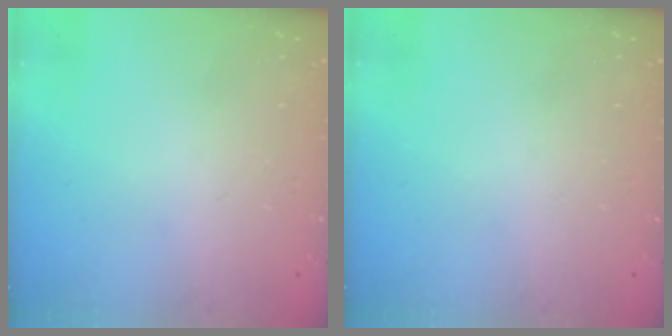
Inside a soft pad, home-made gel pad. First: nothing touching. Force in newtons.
{"total": 0.0}